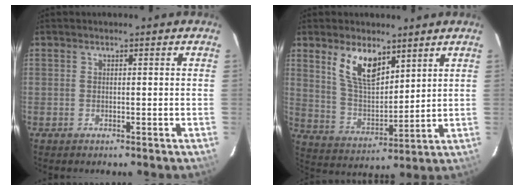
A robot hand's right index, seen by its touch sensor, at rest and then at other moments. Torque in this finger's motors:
{"motor_torque": [0.42, 0.21, 0.41, 0.11]}